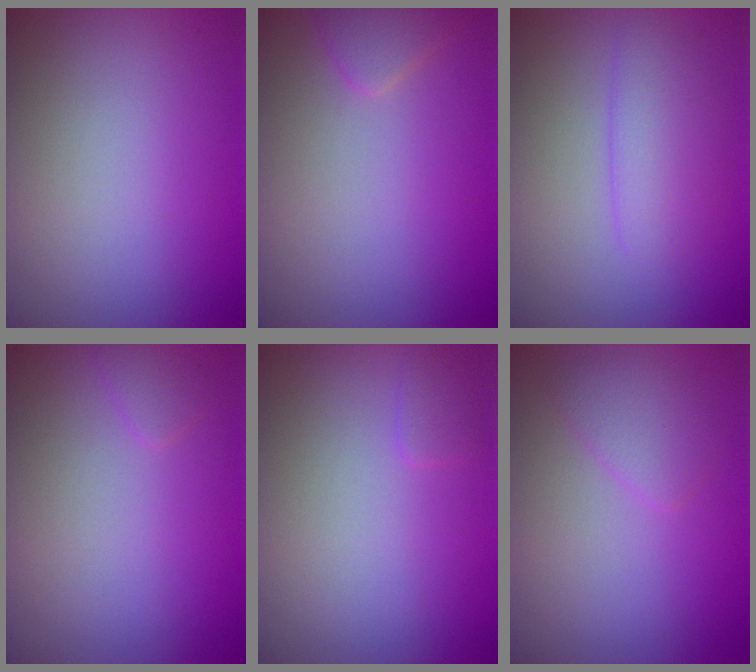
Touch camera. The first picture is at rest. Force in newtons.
{"total": 1.4, "press": 1.4, "slide": 0.1}
{"total": 2.8, "press": 2.8, "slide": 0.1}
{"total": 0.8, "press": 0.8, "slide": 0.1}
{"total": 0.9, "press": 0.9, "slide": 0.1}
{"total": 1.8, "press": 1.8, "slide": 0.1}